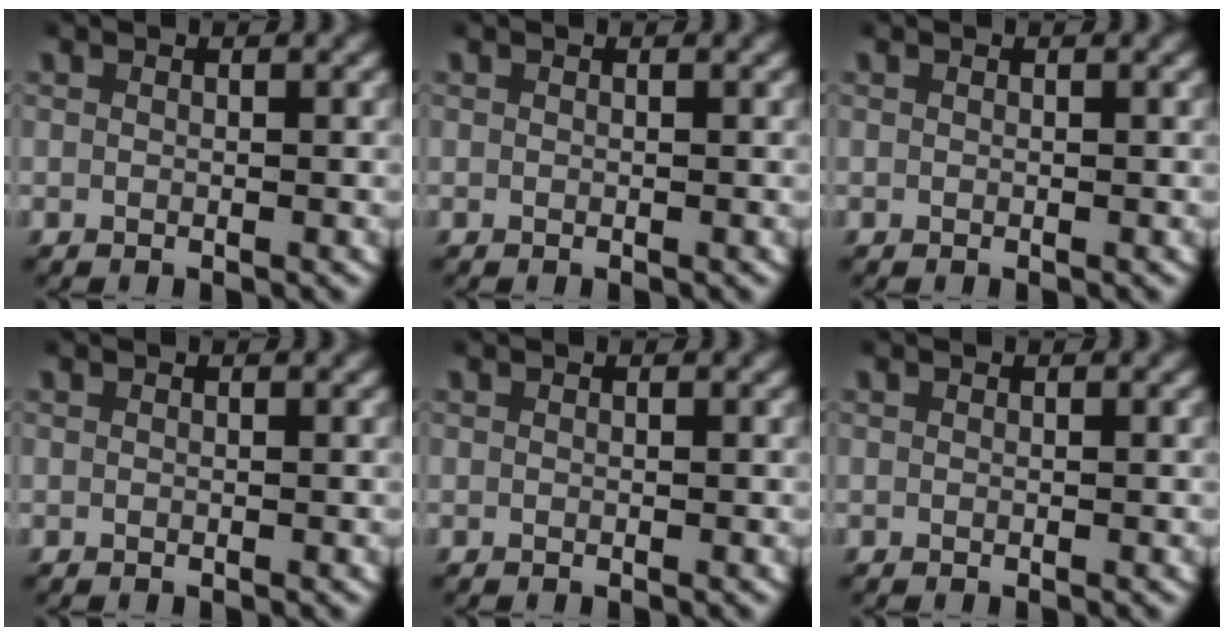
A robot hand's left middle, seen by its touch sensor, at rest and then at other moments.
{"total": 0.0}
{"total": 0.0}
{"total": 0.0}
{"total": 0.0}
{"total": 0.0}